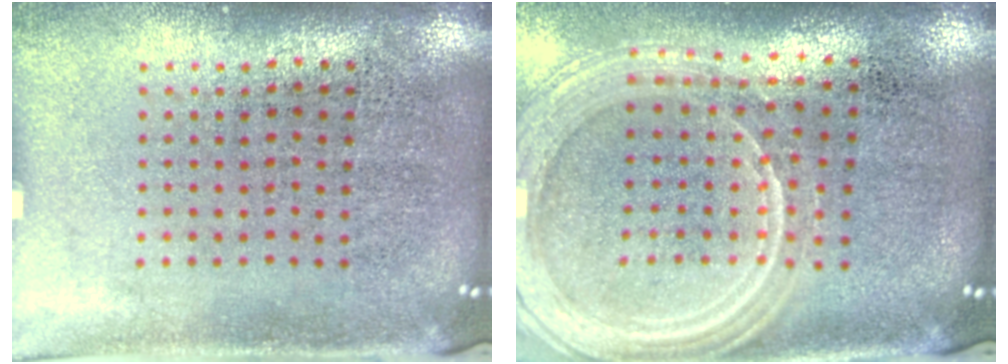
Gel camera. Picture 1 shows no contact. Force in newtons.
{"total": 1.5, "press": 1.4, "slide": 0.3}